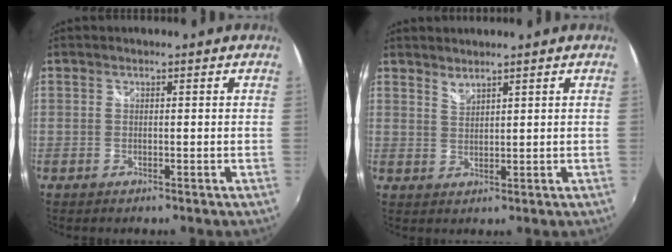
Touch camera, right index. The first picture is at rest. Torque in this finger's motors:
{"motor_torque": [-0.12, 0.14, -0.02, -0.01]}